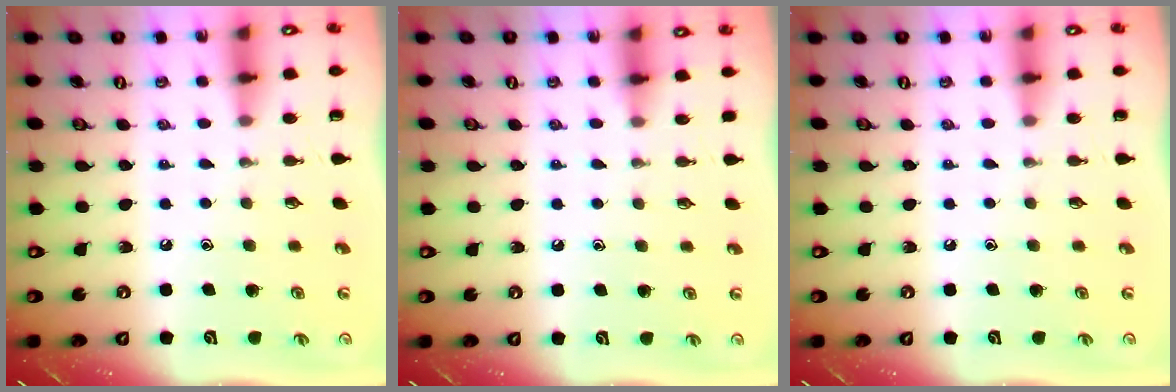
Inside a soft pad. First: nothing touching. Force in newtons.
{"total": 3.0, "press": 2.9, "slide": 0.5}
{"total": 0.0}